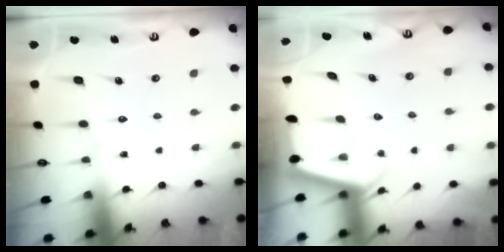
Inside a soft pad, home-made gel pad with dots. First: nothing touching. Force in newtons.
{"total": 2.5, "press": 2.5, "slide": 0.3}